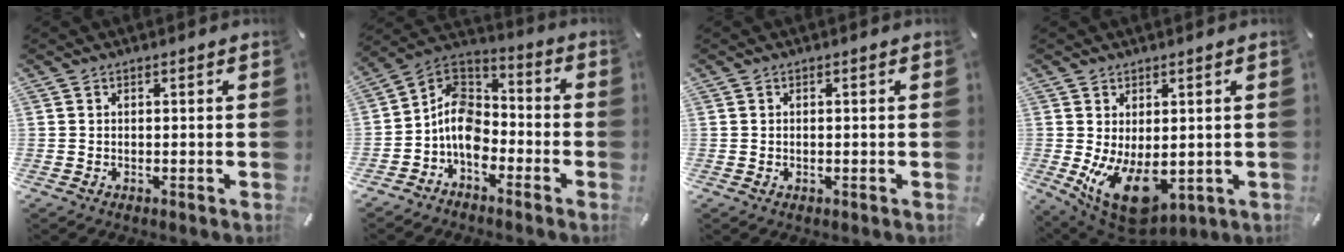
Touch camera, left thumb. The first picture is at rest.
{"total": 10.3, "force": [-5.0, 7.5, 5.0], "torque": [-0.126, 0.015, -0.100]}
{"total": 0.5, "force": [0.0, 0.3, 0.5], "torque": [-0.009, -0.001, 0.000]}
{"total": 11.5, "force": [-2.1, 6.6, 9.1], "torque": [-0.153, -0.003, -0.026]}